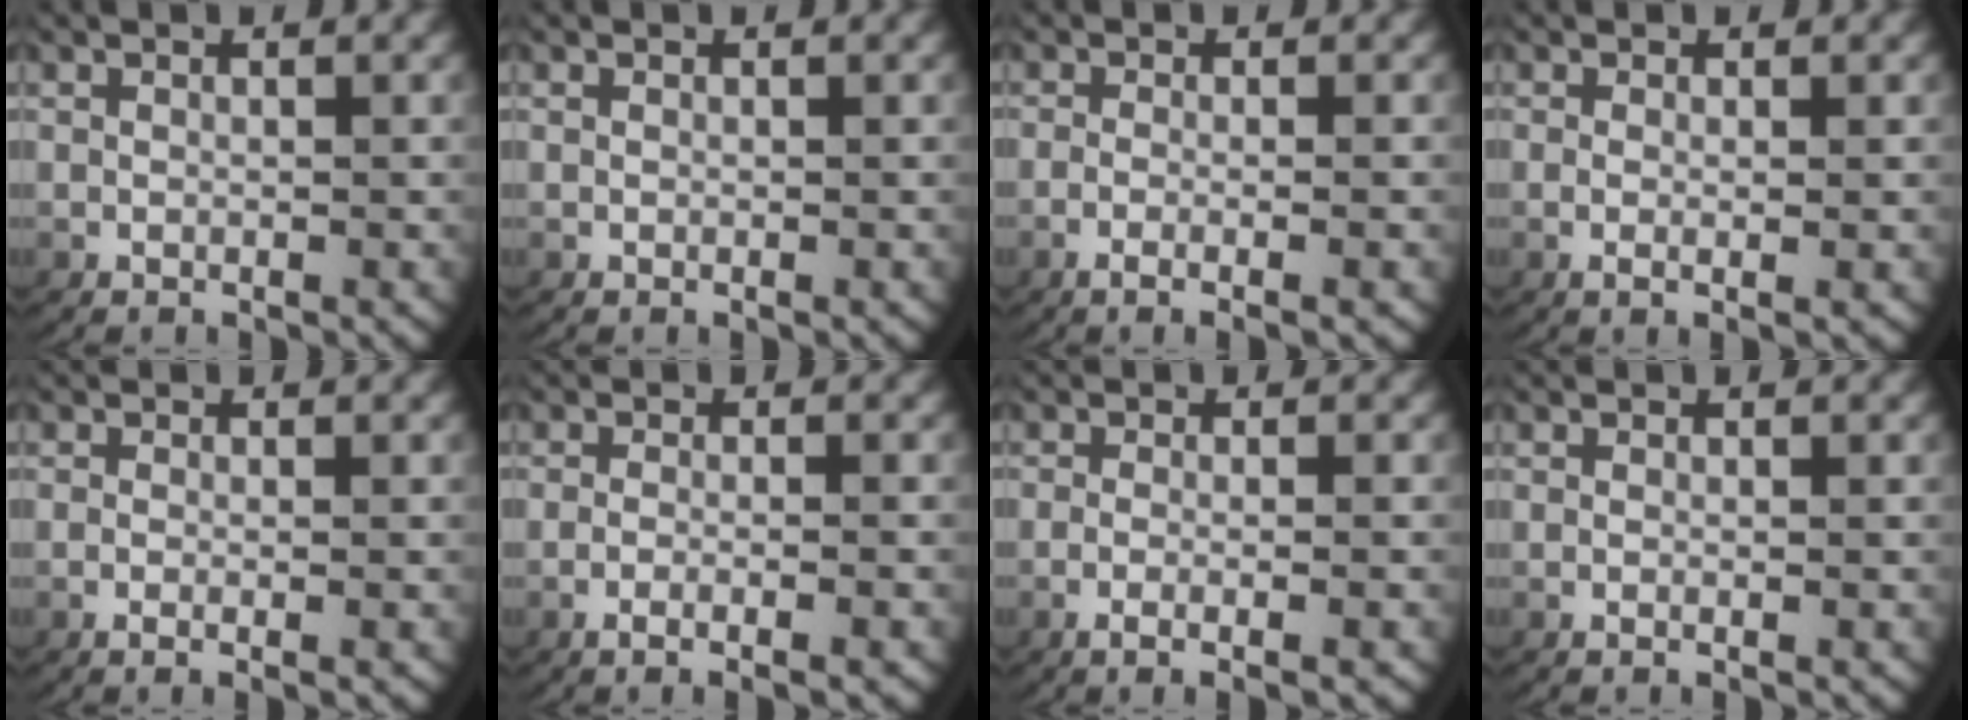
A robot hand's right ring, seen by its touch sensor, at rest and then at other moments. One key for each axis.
{"total": 0.0}
{"total": 2.8, "fx": -1.4, "fy": 0.3, "fz": 2.4, "tx": -0.053, "ty": -0.011, "tz": -0.020}
{"total": 1.5, "fx": -0.1, "fy": 0.0, "fz": 1.5, "tx": -0.038, "ty": -0.012, "tz": 0.003}
{"total": 1.4, "fx": -0.5, "fy": 0.1, "fz": 1.3, "tx": -0.032, "ty": -0.009, "tz": -0.006}
{"total": 2.7, "fx": -1.4, "fy": 0.3, "fz": 2.3, "tx": -0.049, "ty": -0.008, "tz": -0.021}
{"total": 2.9, "fx": -1.4, "fy": 0.4, "fz": 2.5, "tx": -0.052, "ty": -0.010, "tz": -0.018}
{"total": 0.6, "fx": -0.2, "fy": -0.1, "fz": 0.5, "tx": -0.009, "ty": -0.002, "tz": -0.004}